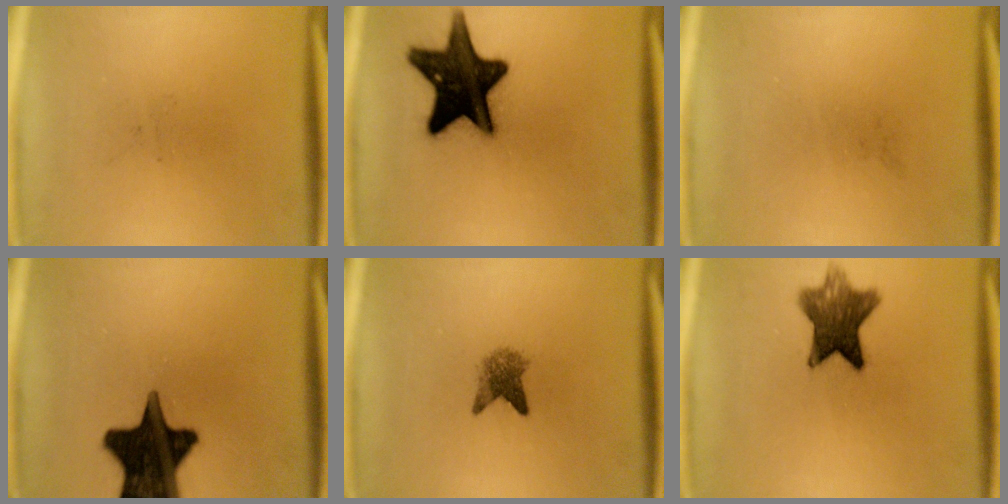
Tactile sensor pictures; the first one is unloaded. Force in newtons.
{"total": 18.3}
{"total": 0.0}
{"total": 19.4}
{"total": 3.2}
{"total": 9.1}